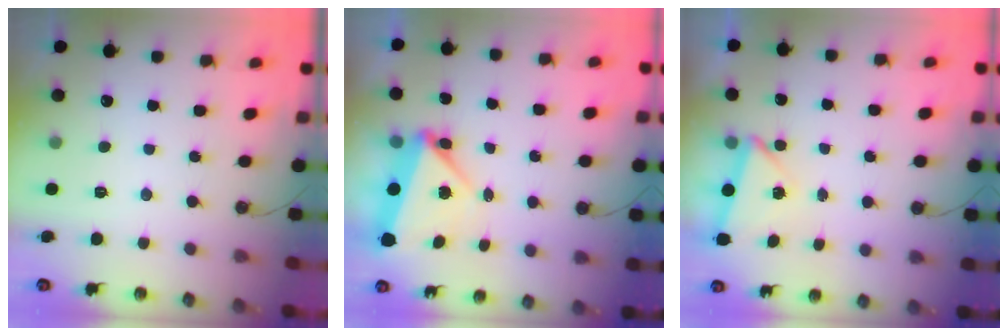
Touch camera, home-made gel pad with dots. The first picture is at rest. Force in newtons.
{"total": 5.4, "press": 5.2, "slide": 1.2}
{"total": 2.7, "press": 0.8, "slide": 2.6}